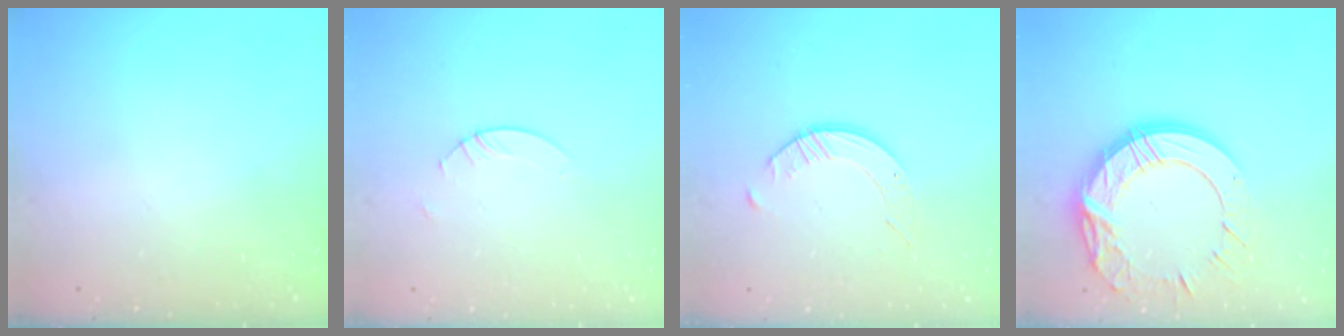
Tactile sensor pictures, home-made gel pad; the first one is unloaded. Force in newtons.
{"total": 2.7, "press": 2.7, "slide": 0.2}
{"total": 3.5, "press": 3.5, "slide": 0.3}
{"total": 18.4, "press": 18.3, "slide": 1.1}